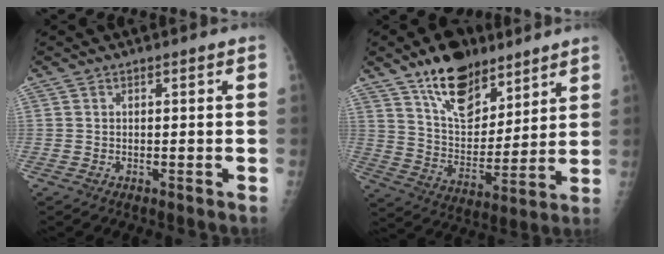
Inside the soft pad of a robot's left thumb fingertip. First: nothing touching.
{"total": 16.4, "force": [11.1, 8.3, 8.7], "torque": [-0.101, -0.064, 0.198]}